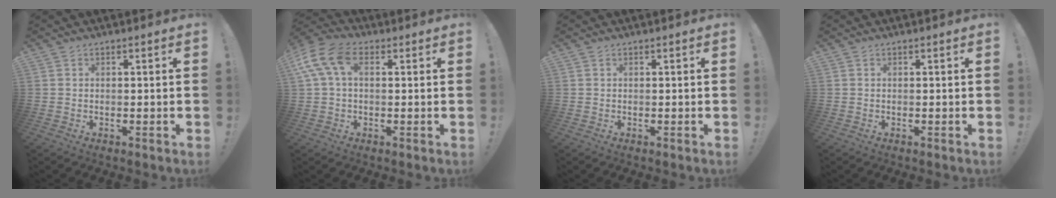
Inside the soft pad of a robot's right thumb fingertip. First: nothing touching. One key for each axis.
{"total": 11.4, "fx": 3.4, "fy": 6.6, "fz": 8.6, "tx": -0.188, "ty": 0.001, "tz": 0.066}
{"total": 0.0}
{"total": 0.0}